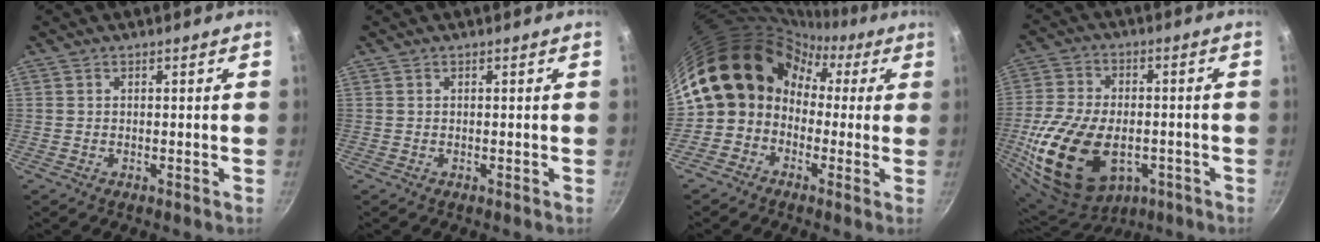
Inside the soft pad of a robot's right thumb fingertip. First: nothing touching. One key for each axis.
{"total": 0.0}
{"total": 17.0, "fx": 0.5, "fy": 14.6, "fz": 8.7, "tx": -0.119, "ty": 0.058, "tz": -0.013}
{"total": 22.7, "fx": -5.8, "fy": 14.4, "fz": 16.5, "tx": -0.313, "ty": 0.015, "tz": -0.086}